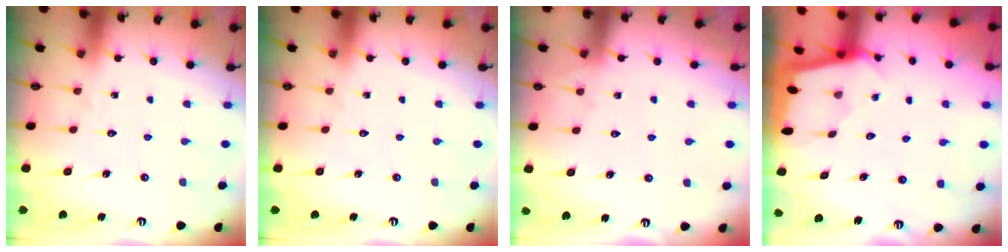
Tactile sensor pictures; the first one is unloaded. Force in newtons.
{"total": 0.0}
{"total": 5.7, "press": 5.7, "slide": 0.7}
{"total": 2.3, "press": 2.3, "slide": 0.3}